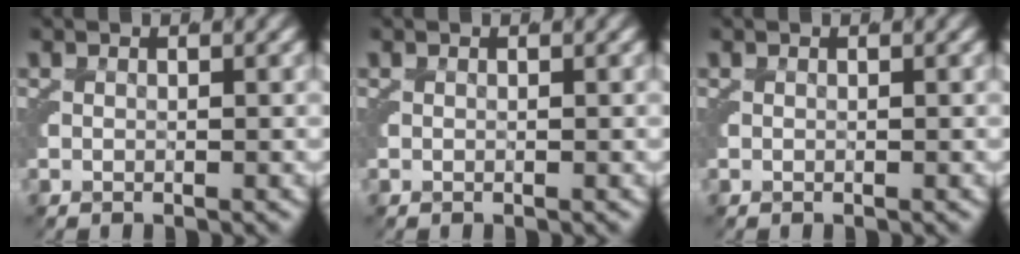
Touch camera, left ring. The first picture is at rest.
{"total": 0.0}
{"total": 0.0}